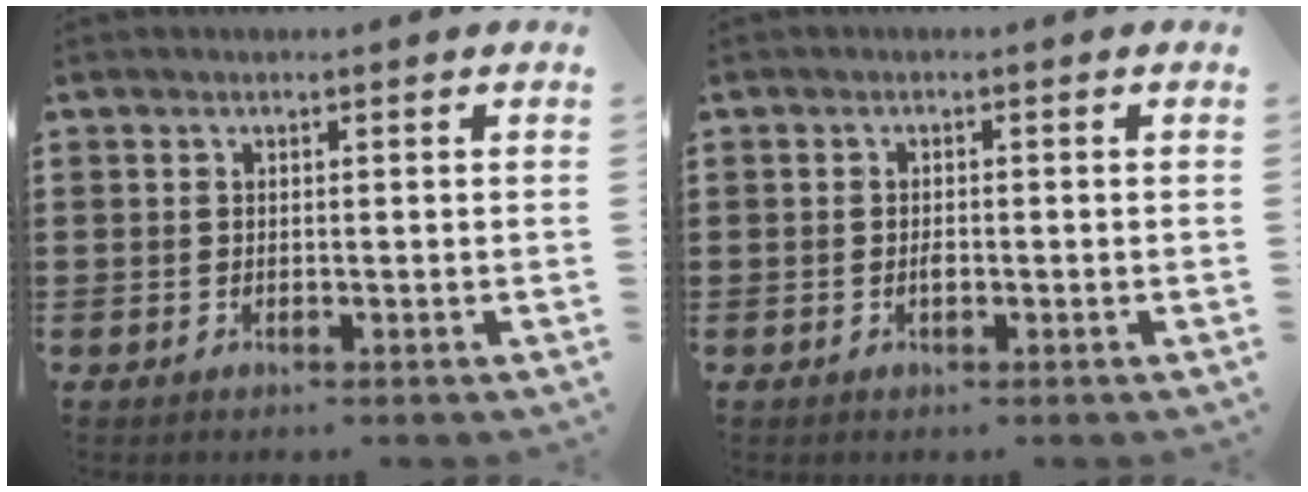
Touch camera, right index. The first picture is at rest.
{"total": 1.2, "force": [-0.3, 0.4, 1.1], "torque": [-0.022, -0.006, -0.004]}